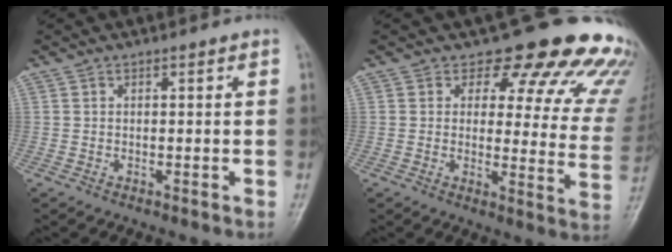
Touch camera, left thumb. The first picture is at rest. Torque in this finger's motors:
{"motor_torque": [0.60, 0.18, 0.06, -0.54, 0.07]}